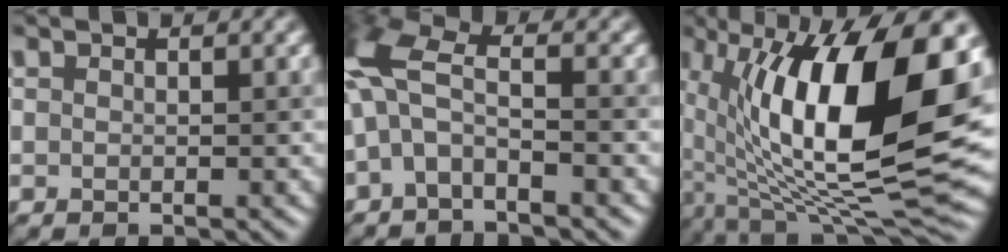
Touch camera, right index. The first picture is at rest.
{"total": 5.2, "force": [-0.8, 1.8, 4.8], "torque": [-0.117, 0.017, -0.029]}
{"total": 17.0, "force": [3.2, 6.8, 15.3], "torque": [-0.243, 0.007, 0.049]}